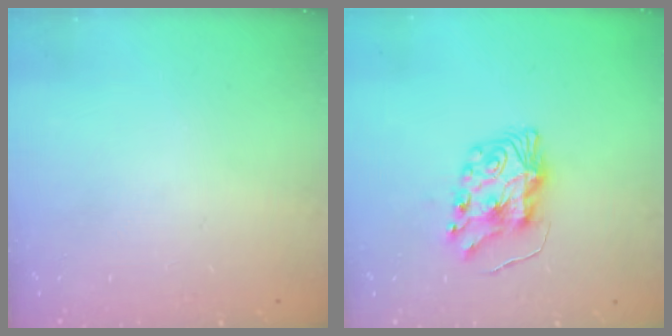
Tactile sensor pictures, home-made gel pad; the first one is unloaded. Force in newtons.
{"total": 8.5, "press": 8.5, "slide": 0.4}